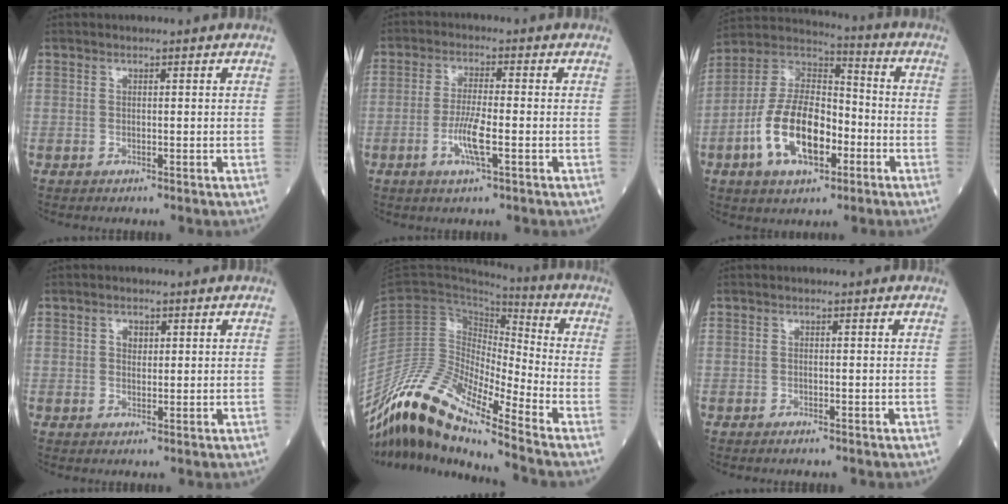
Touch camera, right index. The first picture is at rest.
{"total": 5.4, "force": [-1.9, 0.5, 5.0], "torque": [-0.102, -0.007, -0.036]}
{"total": 15.1, "force": [-5.0, 7.2, 12.3], "torque": [-0.252, 0.017, -0.089]}
{"total": 1.6, "force": [0.5, 1.2, 0.9], "torque": [-0.014, 0.000, 0.007]}
{"total": 14.3, "force": [-11.3, 1.7, 8.6], "torque": [-0.171, 0.018, -0.209]}
{"total": 0.7, "force": [-0.7, 0.1, 0.3], "torque": [-0.010, -0.002, -0.009]}